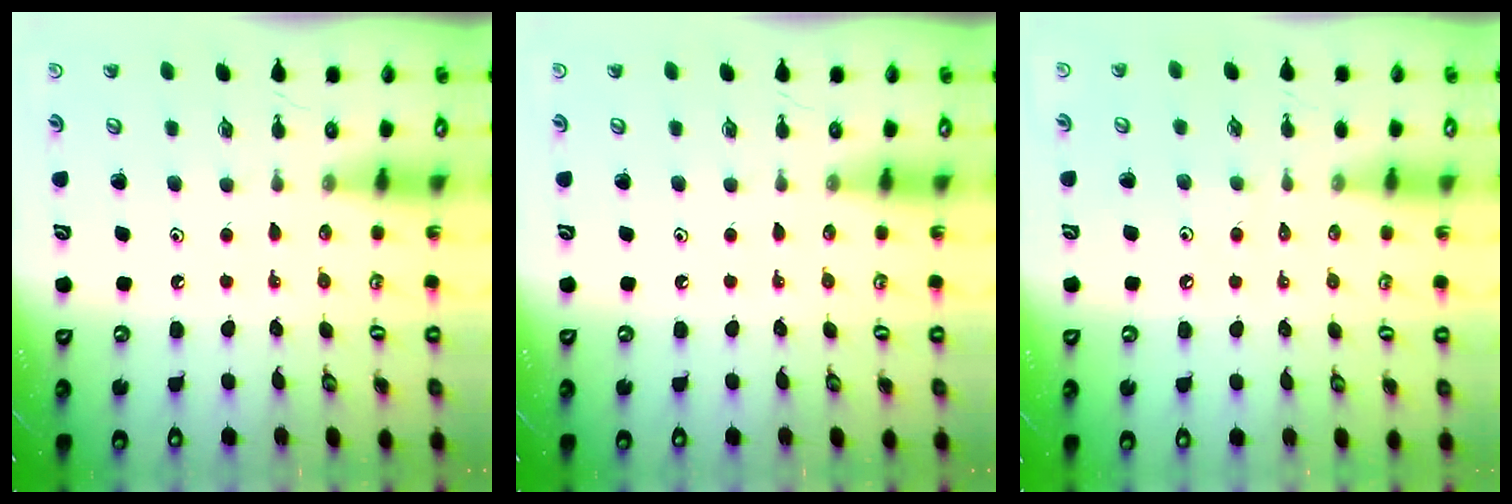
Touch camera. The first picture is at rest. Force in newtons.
{"total": 0.0}
{"total": 2.8, "press": 2.7, "slide": 0.6}